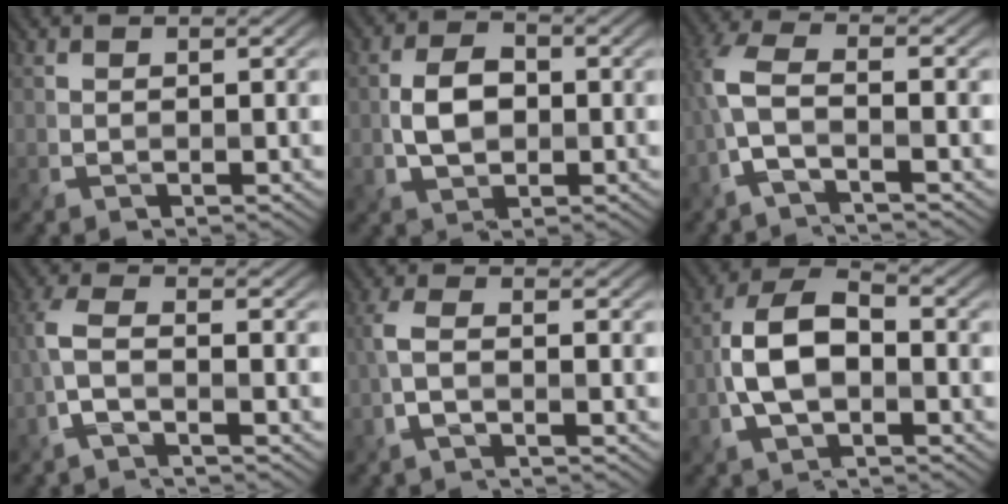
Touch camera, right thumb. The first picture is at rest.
{"total": 4.5, "force": [-0.6, 3.0, 3.3], "torque": [-0.068, 0.000, -0.012]}
{"total": 4.8, "force": [-1.7, 1.3, 4.2], "torque": [-0.103, 0.009, -0.050]}
{"total": 3.6, "force": [-1.6, 0.9, 3.2], "torque": [-0.077, 0.006, -0.044]}
{"total": 2.7, "force": [-1.0, 0.6, 2.5], "torque": [-0.061, 0.003, -0.030]}
{"total": 8.2, "force": [-1.9, 4.5, 6.5], "torque": [-0.143, 0.012, -0.043]}